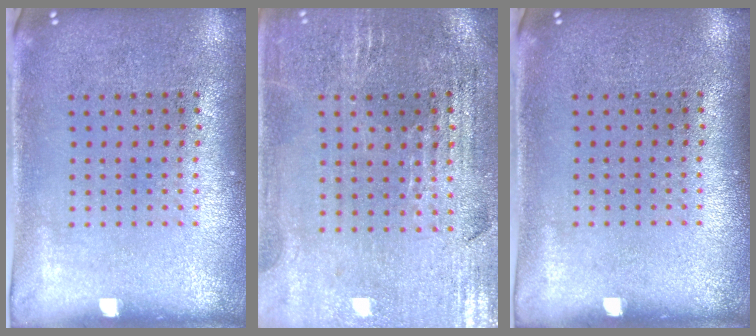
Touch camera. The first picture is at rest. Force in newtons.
{"total": 1.3, "press": 1.3, "slide": 0.3}
{"total": 0.0}